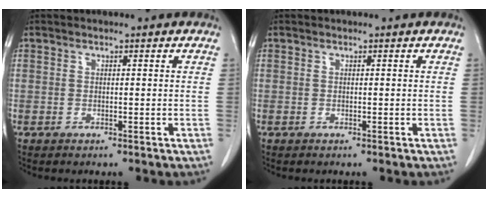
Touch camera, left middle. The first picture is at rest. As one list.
[{"total": 0.0}]